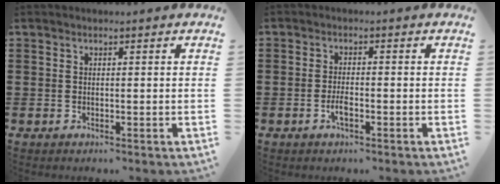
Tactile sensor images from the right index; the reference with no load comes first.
{"total": 2.4, "force": [-1.1, 0.6, 2.1], "torque": [-0.046, -0.001, -0.022]}